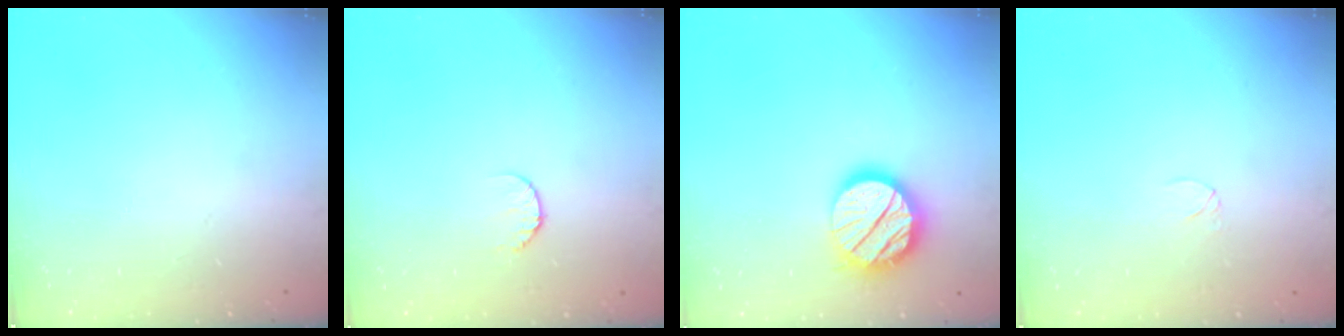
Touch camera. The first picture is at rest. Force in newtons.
{"total": 6.0, "press": 6.0, "slide": 0.6}
{"total": 16.3, "press": 16.1, "slide": 2.4}
{"total": 3.4, "press": 3.4, "slide": 0.3}